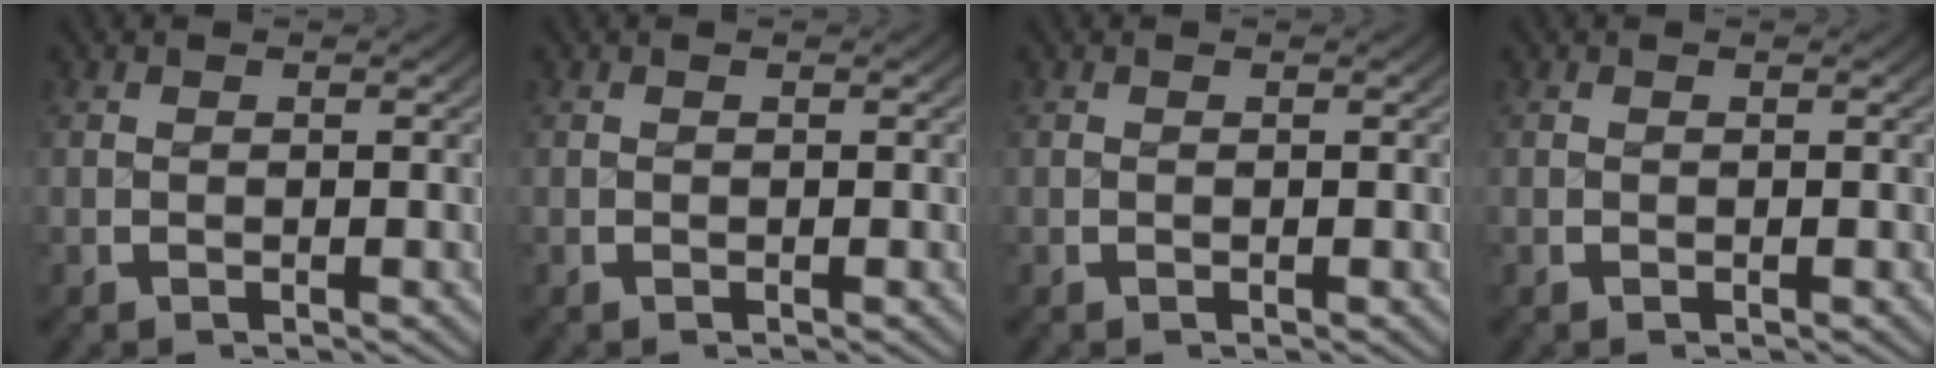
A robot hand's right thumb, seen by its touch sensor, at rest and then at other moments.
{"total": 0.0}
{"total": 0.0}
{"total": 0.0}